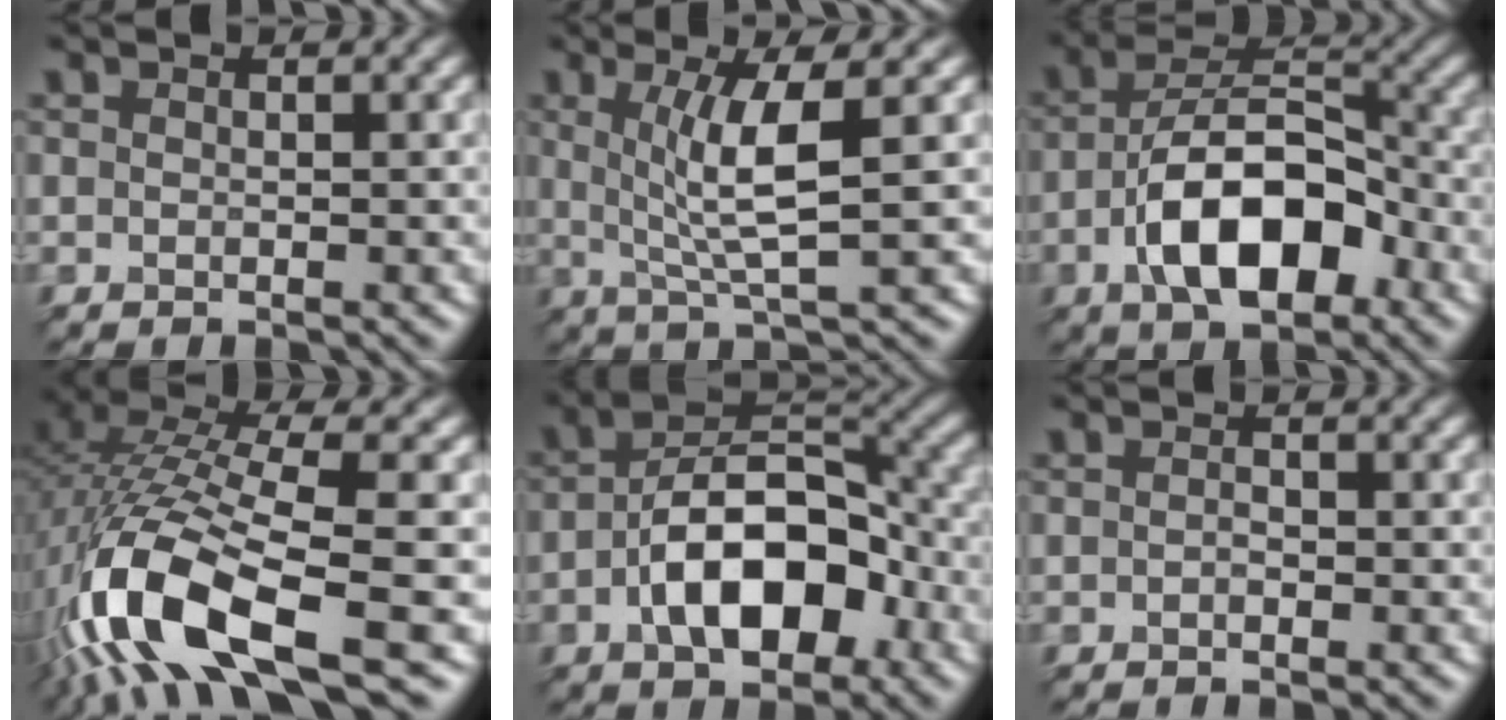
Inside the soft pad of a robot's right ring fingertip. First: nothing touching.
{"total": 3.7, "force": [0.6, -0.4, 3.7], "torque": [-0.104, 0.001, 0.039]}
{"total": 7.7, "force": [-4.2, 3.2, 5.6], "torque": [-0.125, 0.014, -0.055]}
{"total": 11.8, "force": [-5.5, 3.4, 9.9], "torque": [-0.248, -0.001, -0.067]}
{"total": 8.2, "force": [-3.9, 3.8, 6.1], "torque": [-0.130, 0.014, -0.047]}
{"total": 1.5, "force": [-0.8, -1.0, -0.7], "torque": [-0.021, -0.002, 0.010]}